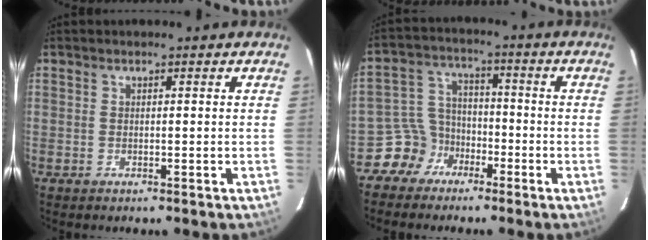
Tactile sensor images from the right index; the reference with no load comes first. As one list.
[{"total": 7.1, "force": [-4.7, 5.2, 0.3], "torque": [-0.018, 0.033, -0.094]}]